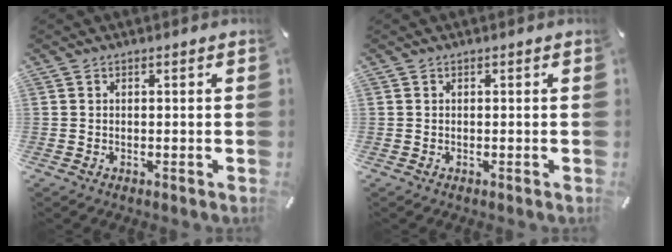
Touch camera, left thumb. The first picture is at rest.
{"total": 0.0}